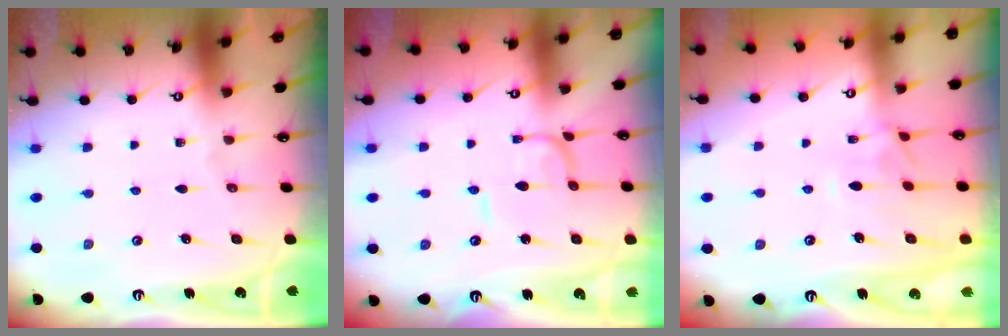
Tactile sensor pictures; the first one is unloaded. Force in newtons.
{"total": 1.6, "press": 1.6, "slide": 0.1}
{"total": 0.8, "press": 0.1, "slide": 0.7}